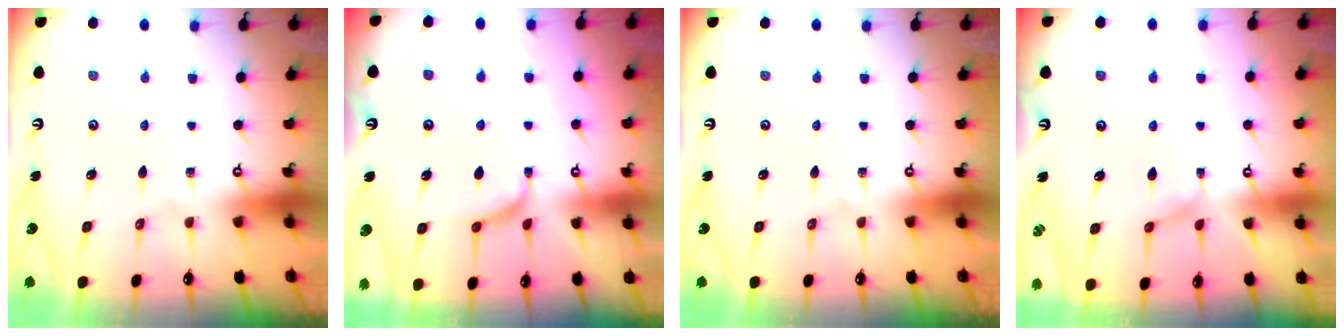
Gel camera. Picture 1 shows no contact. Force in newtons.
{"total": 2.4, "press": 2.2, "slide": 0.9}
{"total": 0.0}
{"total": 0.7, "press": 0.4, "slide": 0.6}